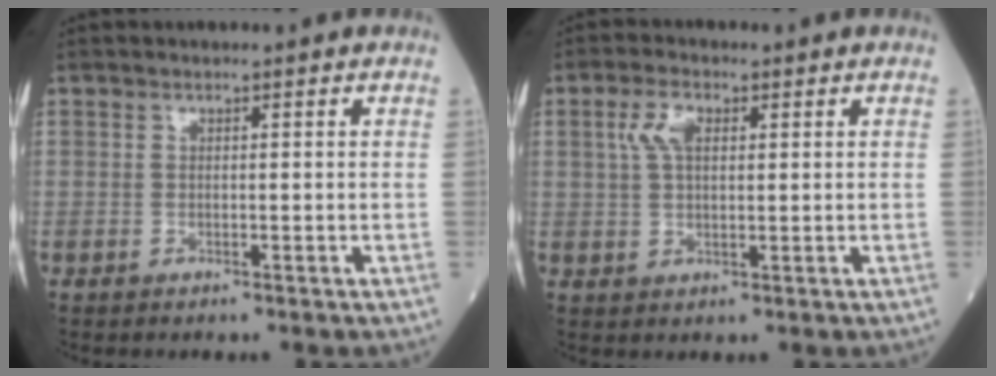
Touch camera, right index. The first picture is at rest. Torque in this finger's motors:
{"motor_torque": [0.51, 0.29, 0.33, 0.10]}